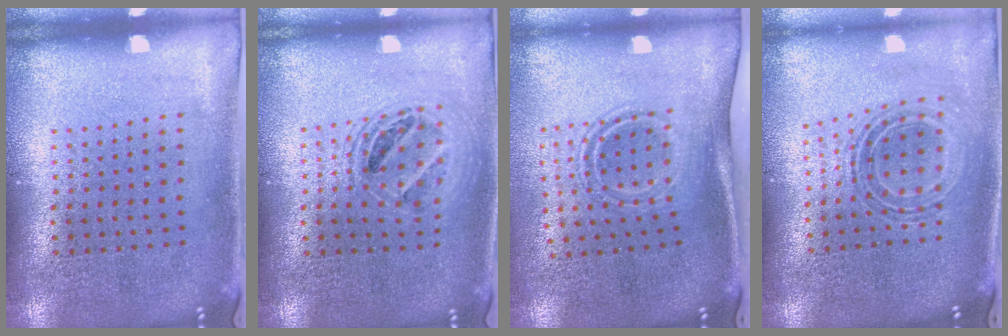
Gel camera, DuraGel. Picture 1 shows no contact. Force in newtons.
{"total": 1.4, "press": 1.3, "slide": 0.6}
{"total": 1.7, "press": 1.0, "slide": 1.3}
{"total": 0.7, "press": 0.7, "slide": 0.2}